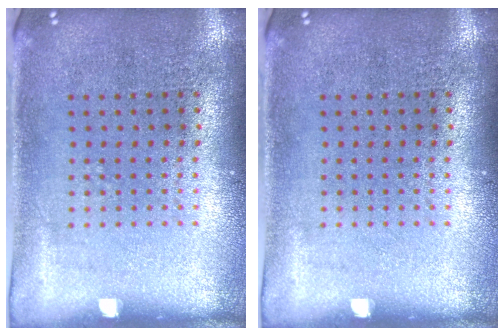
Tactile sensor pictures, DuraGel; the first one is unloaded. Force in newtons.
{"total": 0.0}